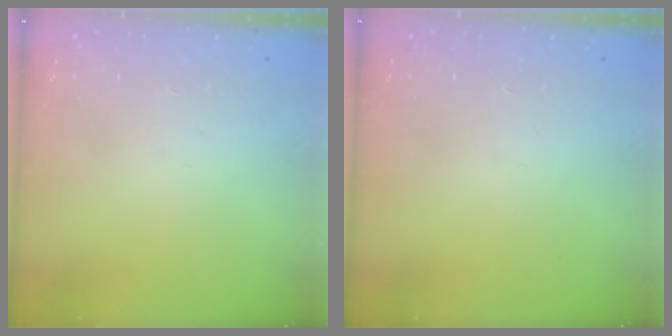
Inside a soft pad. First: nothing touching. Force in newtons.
{"total": 0.0}